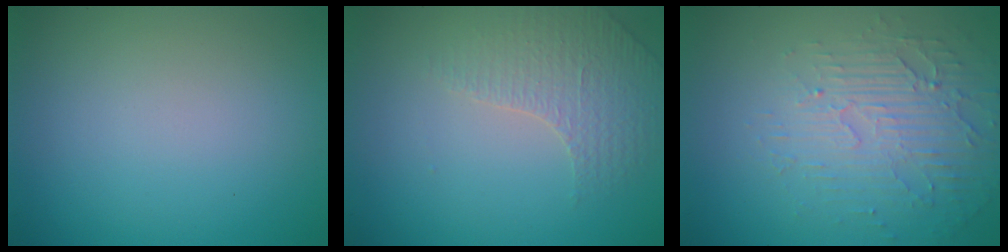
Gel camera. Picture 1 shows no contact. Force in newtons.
{"total": 1.8, "press": 1.6, "slide": 0.8}
{"total": 4.3, "press": 3.2, "slide": 2.8}